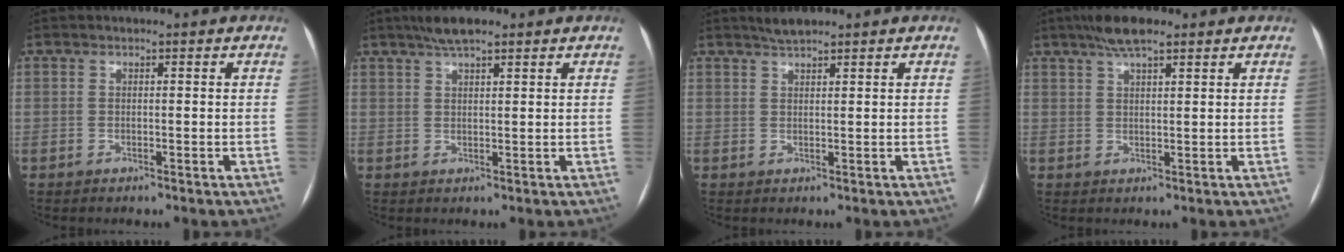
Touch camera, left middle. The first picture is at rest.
{"total": 4.6, "force": [3.4, 0.9, 3.0], "torque": [-0.059, 0.014, 0.060]}
{"total": 2.3, "force": [2.0, 0.2, 1.0], "torque": [-0.023, 0.006, 0.038]}
{"total": 5.6, "force": [4.0, 1.1, 3.7], "torque": [-0.073, 0.017, 0.069]}